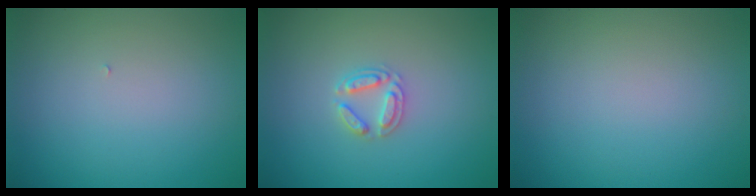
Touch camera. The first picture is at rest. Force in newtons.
{"total": 2.2, "press": 2.2, "slide": 0.3}
{"total": 0.0}